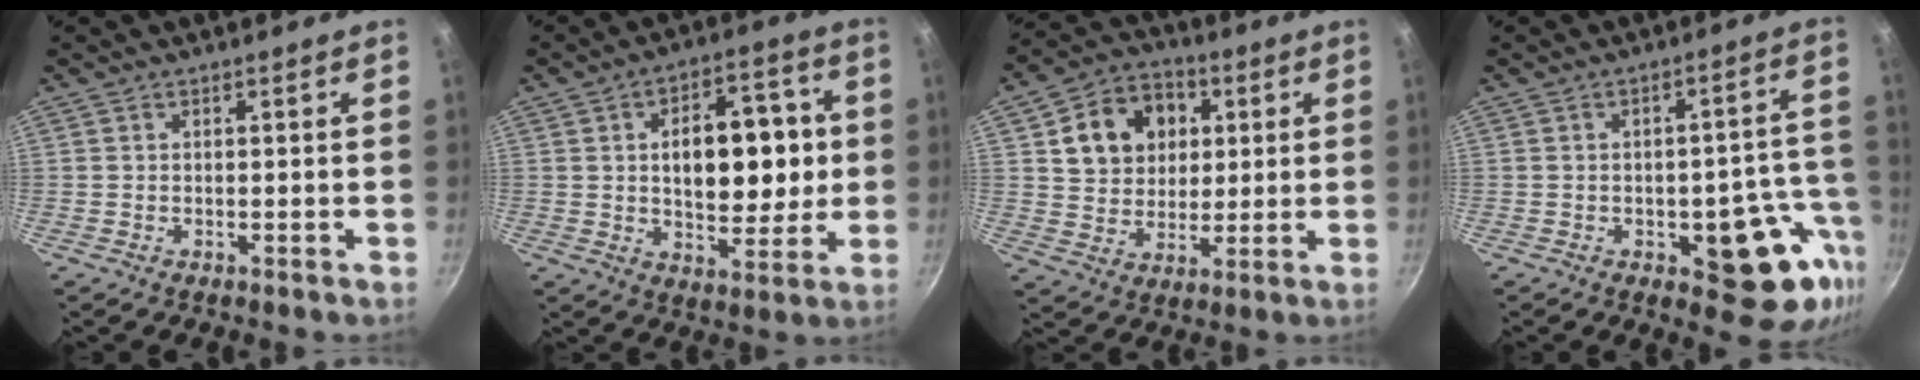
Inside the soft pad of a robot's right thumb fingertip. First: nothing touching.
{"total": 16.5, "force": [1.5, 9.7, 13.2], "torque": [-0.144, 0.006, 0.022]}
{"total": 13.7, "force": [3.7, 11.3, 6.8], "torque": [-0.086, 0.008, 0.061]}
{"total": 14.3, "force": [-4.9, 6.7, 11.7], "torque": [-0.073, 0.026, -0.061]}